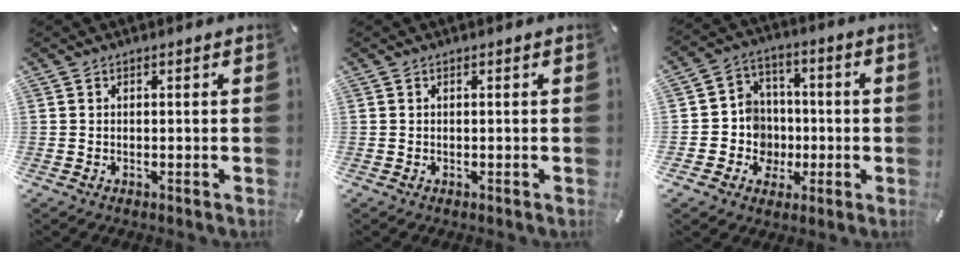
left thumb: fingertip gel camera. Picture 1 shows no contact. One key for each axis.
{"total": 0.0}
{"total": 9.4, "fx": -1.4, "fy": 9.3, "fz": 0.8, "tx": -0.026, "ty": 0.005, "tz": -0.014}